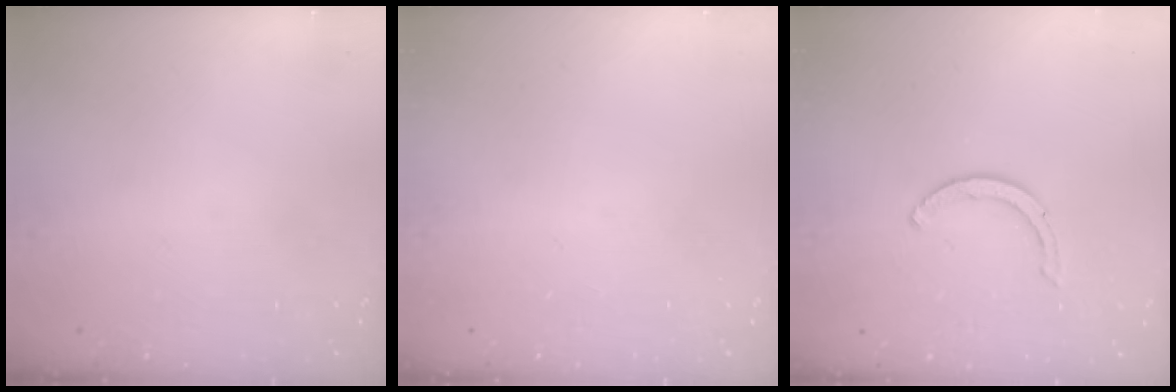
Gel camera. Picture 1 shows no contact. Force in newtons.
{"total": 0.0}
{"total": 2.9, "press": 2.9, "slide": 0.4}